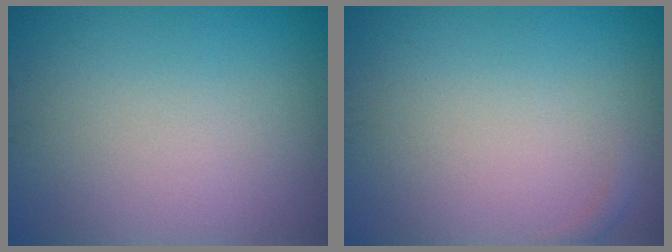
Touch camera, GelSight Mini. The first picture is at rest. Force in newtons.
{"total": 0.6, "press": 0.6, "slide": 0.1}